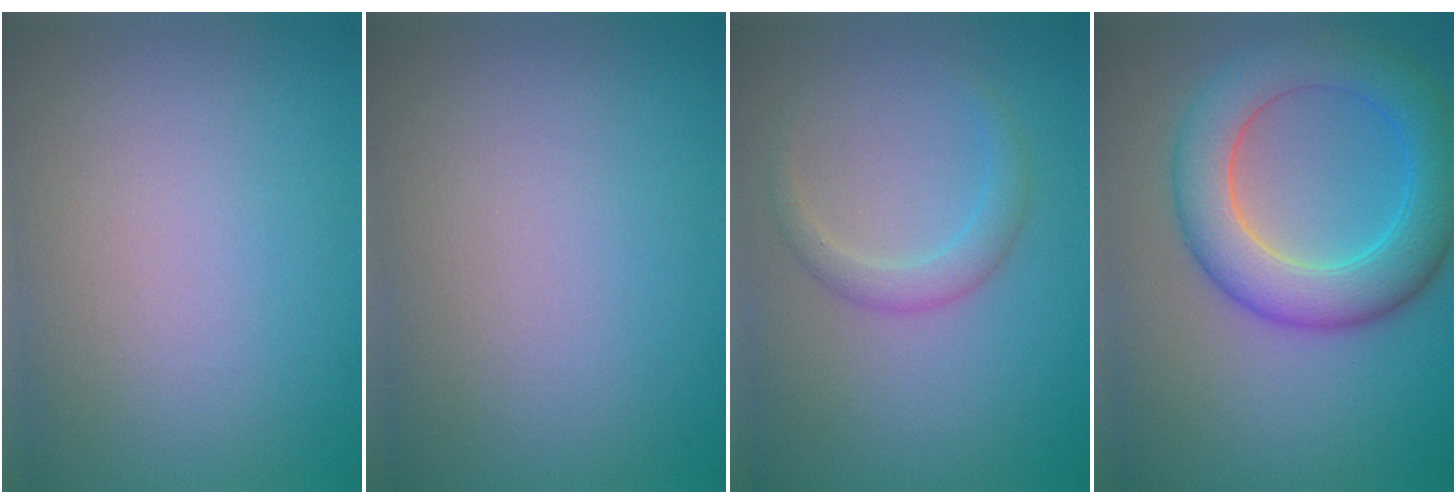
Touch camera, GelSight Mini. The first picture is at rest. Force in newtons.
{"total": 0.0}
{"total": 2.1, "press": 2.1, "slide": 0.1}
{"total": 7.6, "press": 7.6, "slide": 0.3}